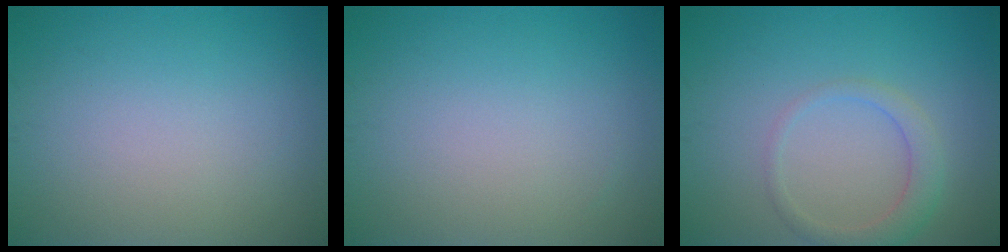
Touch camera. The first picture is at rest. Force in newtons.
{"total": 0.0}
{"total": 2.4, "press": 2.4, "slide": 0.2}